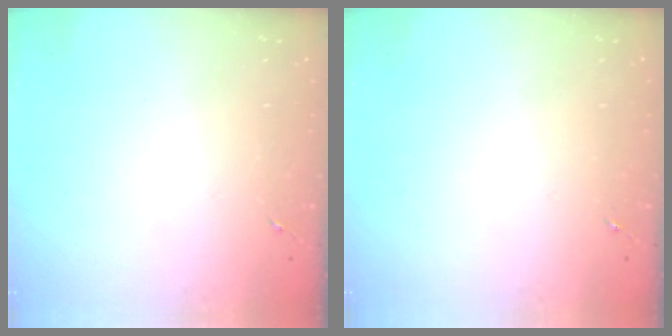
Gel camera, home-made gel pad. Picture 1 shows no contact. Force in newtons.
{"total": 0.0}